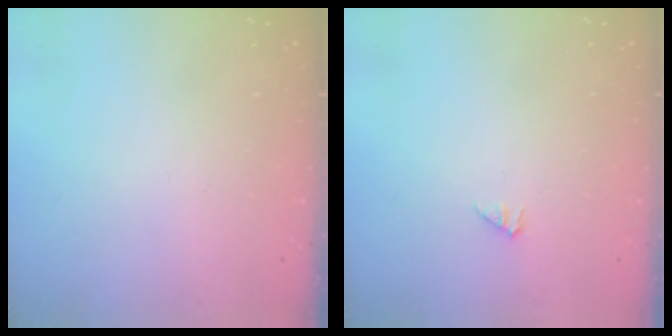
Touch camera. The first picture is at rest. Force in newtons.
{"total": 0.0}